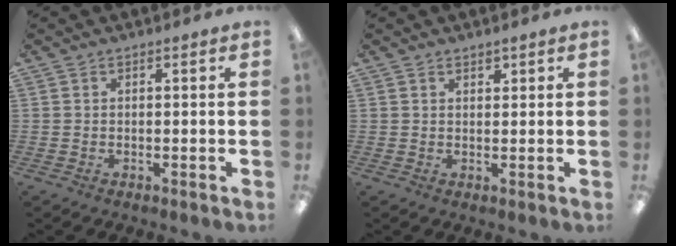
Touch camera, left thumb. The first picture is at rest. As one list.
[{"total": 1.4, "force": [1.2, 0.7, 0.4], "torque": [0.000, -0.002, 0.020]}]